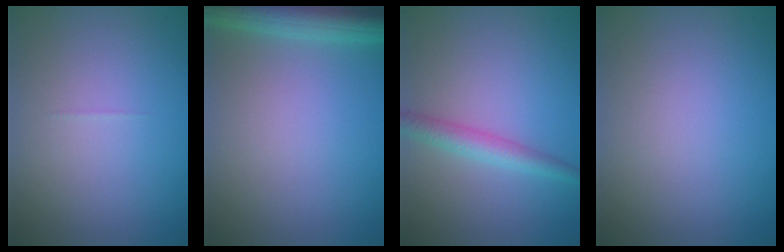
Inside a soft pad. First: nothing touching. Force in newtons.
{"total": 5.3, "press": 5.3, "slide": 0.2}
{"total": 2.6, "press": 2.6, "slide": 0.1}
{"total": 0.0}